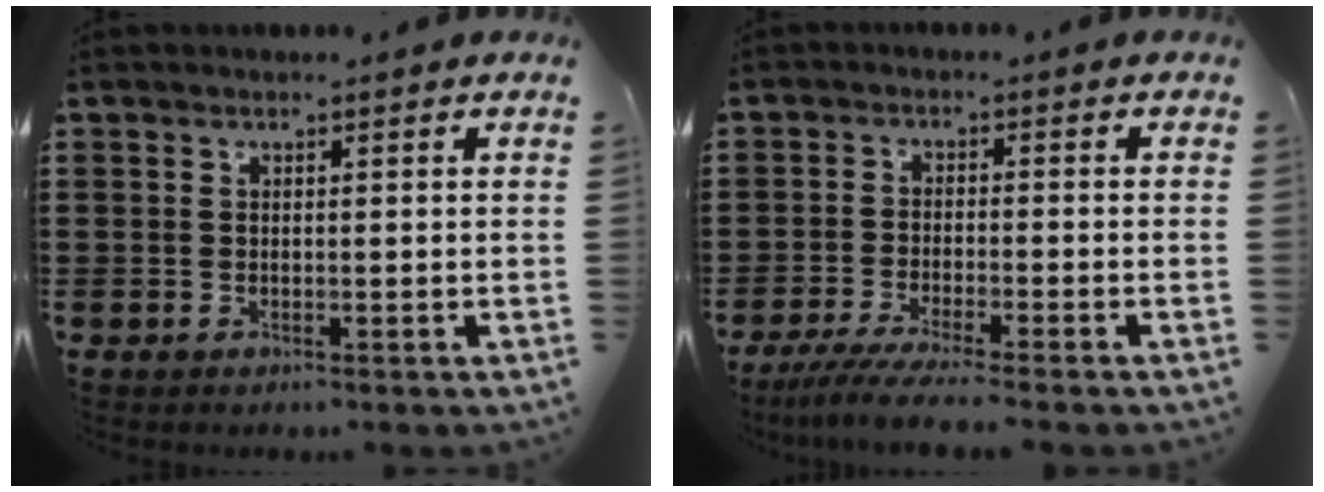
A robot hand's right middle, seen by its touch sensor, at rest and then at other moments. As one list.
[{"total": 4.1, "force": [-3.6, -0.3, 1.9], "torque": [-0.045, -0.016, -0.072]}]